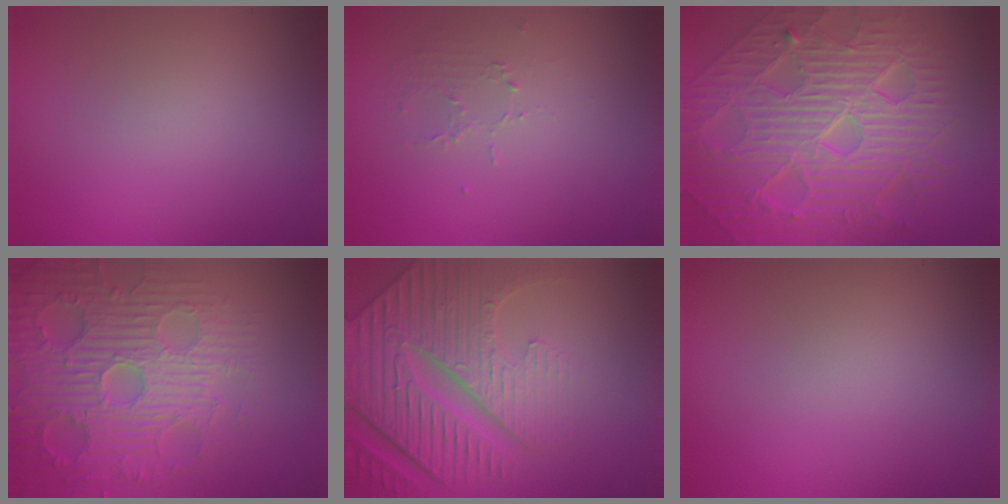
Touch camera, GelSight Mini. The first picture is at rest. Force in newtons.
{"total": 1.0, "press": 0.5, "slide": 0.9}
{"total": 11.5, "press": 7.6, "slide": 8.7}
{"total": 7.0, "press": 5.9, "slide": 3.7}
{"total": 9.1, "press": 6.3, "slide": 6.6}
{"total": 0.0}